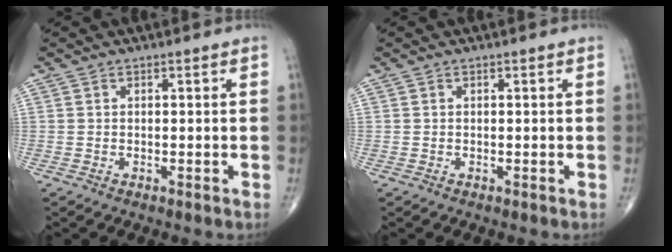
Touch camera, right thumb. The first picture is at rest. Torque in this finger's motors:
{"motor_torque": [0.12, -0.06, 0.08, 0.12, 0.01]}